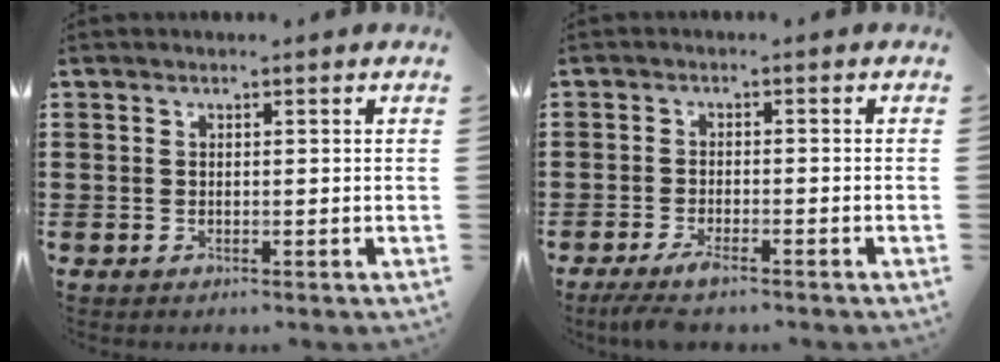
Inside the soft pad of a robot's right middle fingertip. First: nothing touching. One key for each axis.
{"total": 3.2, "fx": -2.4, "fy": 0.3, "fz": 2.0, "tx": -0.046, "ty": -0.006, "tz": -0.049}